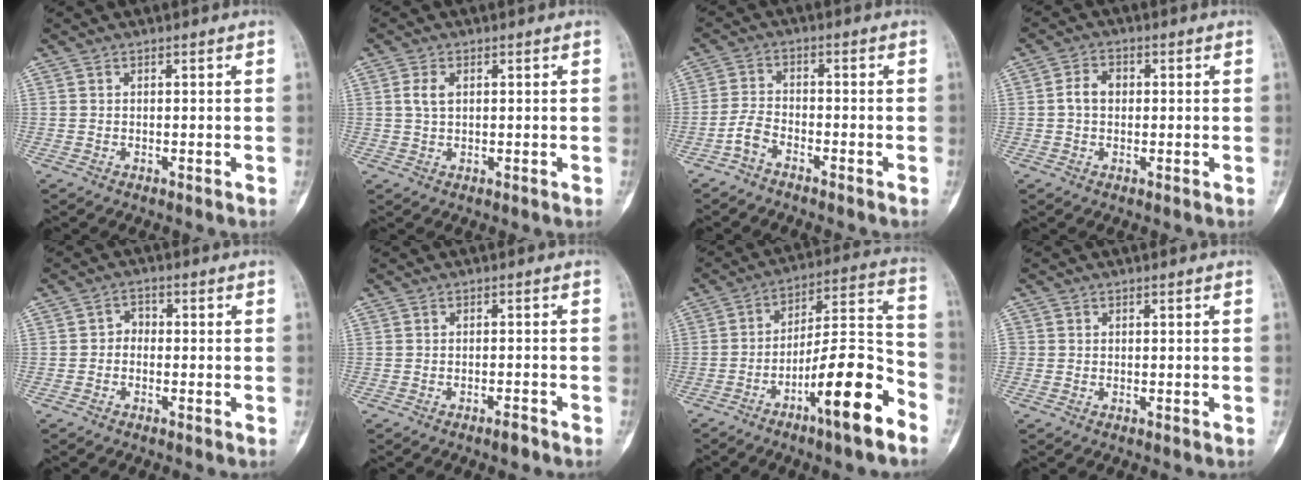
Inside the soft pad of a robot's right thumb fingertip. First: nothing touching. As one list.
[{"total": 2.7, "force": [0.7, 1.6, 2.1], "torque": [-0.045, 0.003, 0.013]}, {"total": 3.4, "force": [-2.5, 1.4, 1.8], "torque": [-0.037, 0.022, -0.054]}, {"total": 3.8, "force": [0.1, 2.9, 2.5], "torque": [-0.043, 0.014, -0.003]}, {"total": 2.2, "force": [-0.6, 1.8, 1.2], "torque": [-0.006, 0.012, -0.021]}, {"total": 1.8, "force": [-1.4, 0.4, 1.0], "torque": [-0.016, 0.007, -0.023]}, {"total": 16.8, "force": [-9.1, 3.0, 13.8], "torque": [-0.221, 0.069, -0.145]}, {"total": 0.6, "force": [-0.1, 0.6, 0.1], "torque": [0.003, 0.003, -0.003]}]